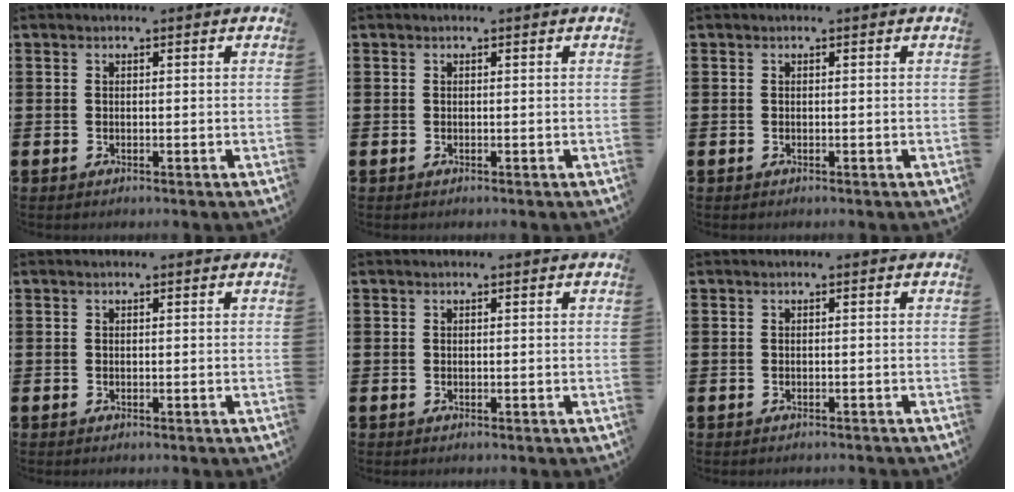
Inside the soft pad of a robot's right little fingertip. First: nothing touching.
{"total": 0.0}
{"total": 0.0}
{"total": 0.0}
{"total": 0.0}
{"total": 0.0}